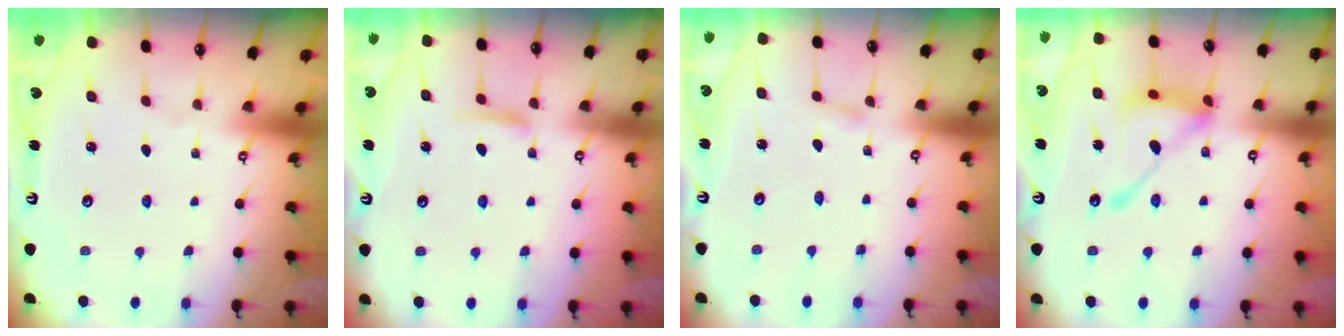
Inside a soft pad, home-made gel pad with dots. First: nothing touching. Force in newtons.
{"total": 7.2, "press": 7.1, "slide": 0.8}
{"total": 2.3, "press": 2.2, "slide": 0.2}
{"total": 14.4, "press": 14.4, "slide": 1.3}